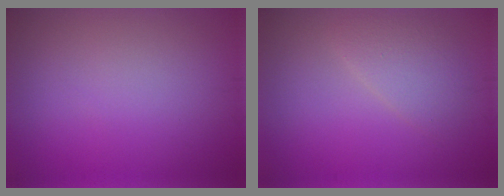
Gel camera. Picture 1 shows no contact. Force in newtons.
{"total": 2.4, "press": 2.3, "slide": 0.2}